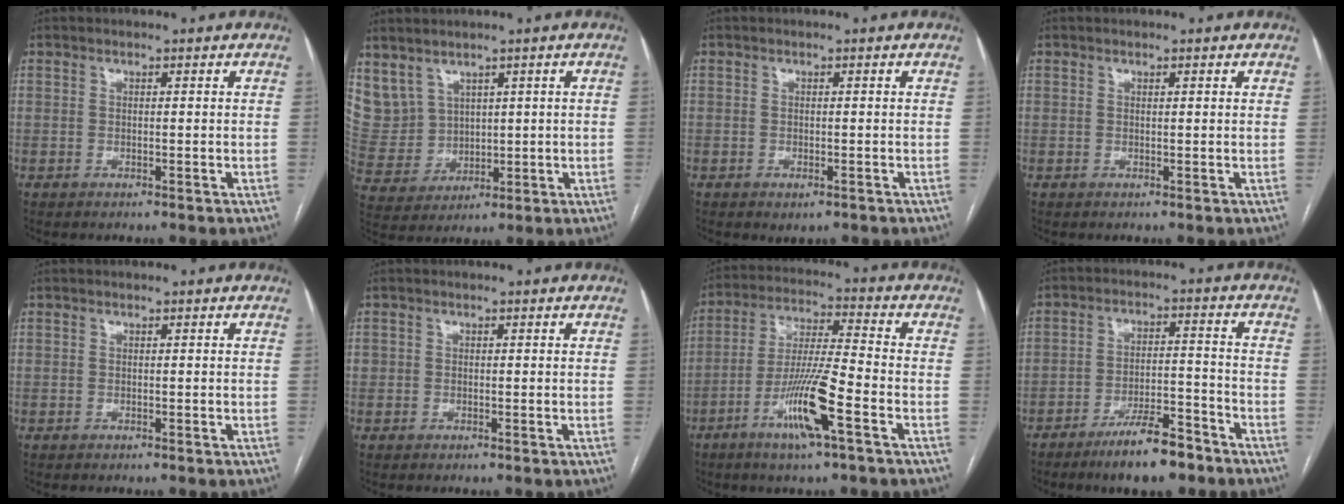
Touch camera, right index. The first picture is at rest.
{"total": 10.8, "force": [5.3, 8.9, 2.9], "torque": [-0.101, 0.039, 0.140]}
{"total": 1.4, "force": [-0.8, 0.8, 0.9], "torque": [-0.010, -0.001, -0.003]}
{"total": 0.6, "force": [0.5, 0.1, 0.4], "torque": [-0.007, 0.003, 0.003]}
{"total": 0.0}
{"total": 0.6, "force": [0.0, 0.6, 0.1], "torque": [0.005, 0.004, -0.001]}
{"total": 11.5, "force": [-5.3, 0.3, 10.2], "torque": [-0.197, -0.010, -0.102]}
{"total": 9.4, "force": [-6.9, 2.2, 5.9], "torque": [-0.097, 0.002, -0.116]}